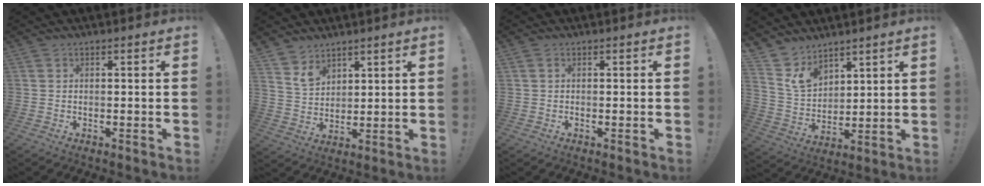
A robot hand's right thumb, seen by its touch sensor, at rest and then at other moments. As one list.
[{"total": 7.0, "force": [5.5, 4.1, 1.3], "torque": [-0.020, -0.046, 0.106]}, {"total": 0.5, "force": [0.1, 0.2, 0.5], "torque": [-0.004, -0.001, -0.001]}, {"total": 9.6, "force": [7.5, 5.5, 2.5], "torque": [-0.052, -0.055, 0.151]}]